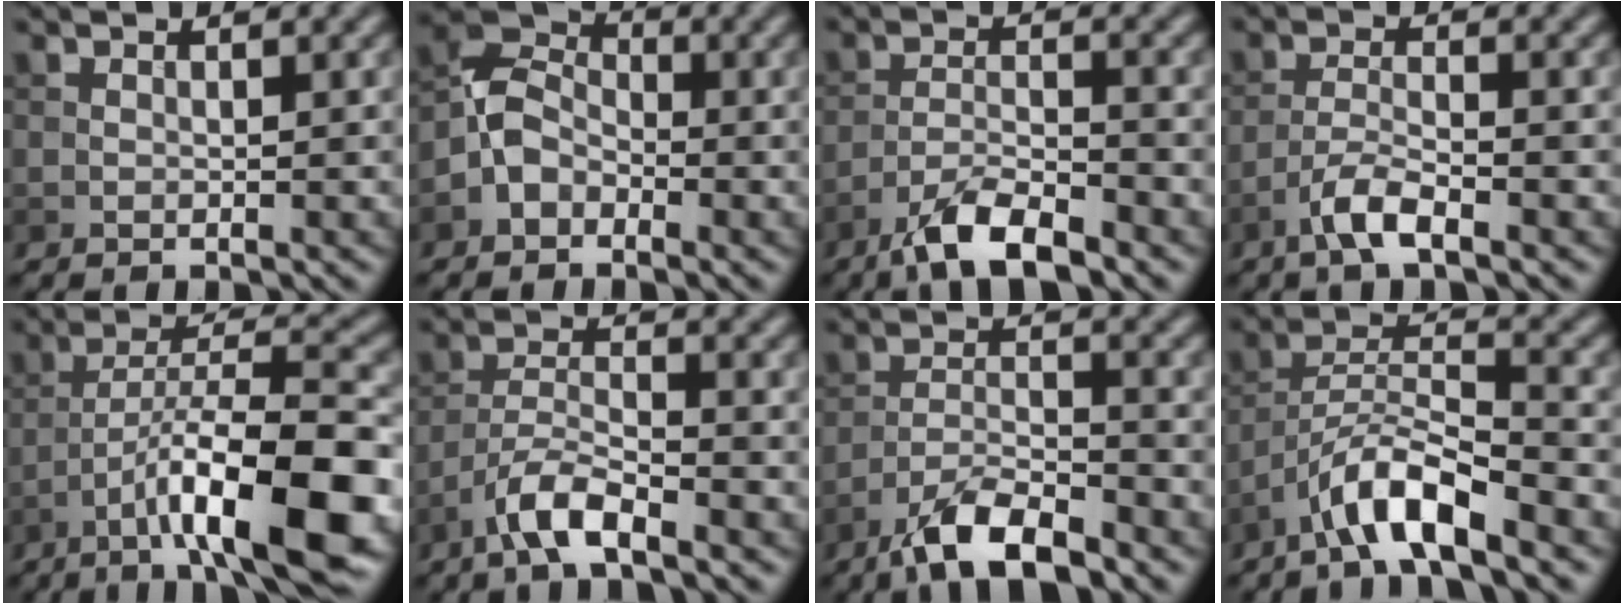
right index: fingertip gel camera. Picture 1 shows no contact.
{"total": 3.5, "force": [-1.8, 2.6, 1.6], "torque": [-0.032, 0.013, -0.046]}
{"total": 5.5, "force": [-4.1, 1.4, 3.5], "torque": [-0.064, 0.000, -0.078]}
{"total": 3.5, "force": [-2.2, 0.7, 2.5], "torque": [-0.054, 0.006, -0.051]}
{"total": 11.4, "force": [-5.4, 2.6, 9.7], "torque": [-0.152, 0.015, -0.089]}
{"total": 4.3, "force": [-3.1, 1.0, 2.9], "torque": [-0.058, 0.006, -0.068]}
{"total": 6.3, "force": [-4.7, 1.6, 3.9], "torque": [-0.066, 0.001, -0.087]}
{"total": 6.2, "force": [-4.3, 1.2, 4.3], "torque": [-0.075, 0.011, -0.081]}